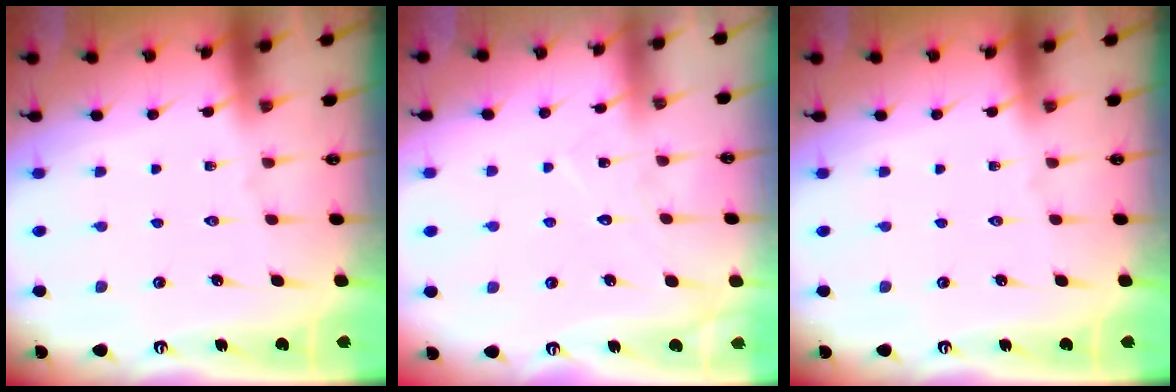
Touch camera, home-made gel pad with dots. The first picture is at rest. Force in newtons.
{"total": 6.7, "press": 6.7, "slide": 0.4}
{"total": 0.0}